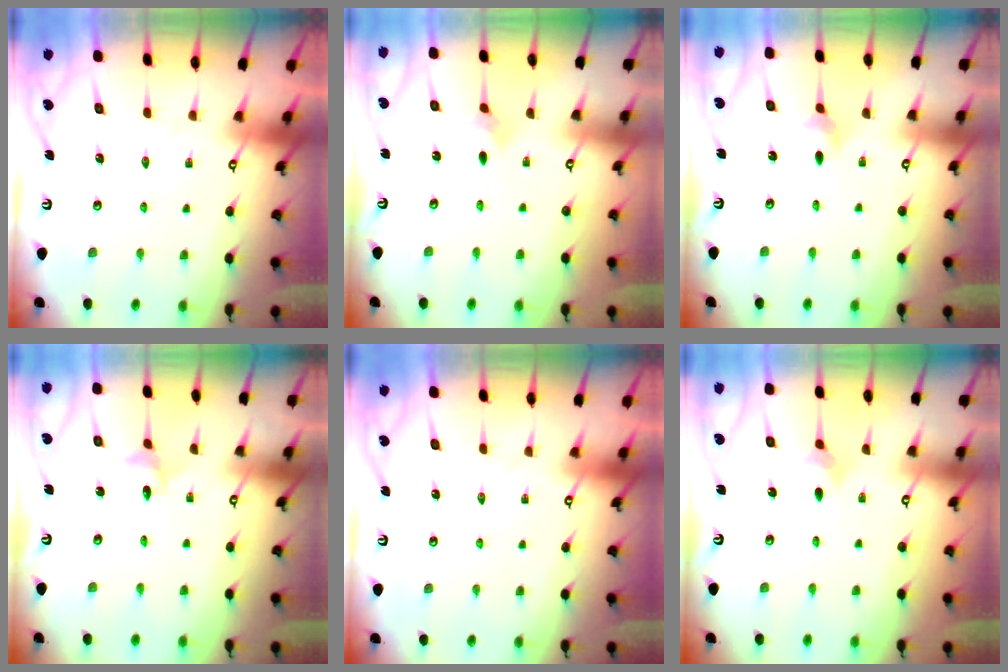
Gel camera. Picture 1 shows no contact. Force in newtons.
{"total": 2.8, "press": 2.7, "slide": 0.6}
{"total": 2.9, "press": 2.9, "slide": 0.6}
{"total": 4.2, "press": 4.2, "slide": 0.3}
{"total": 0.0}
{"total": 4.7, "press": 4.6, "slide": 0.9}